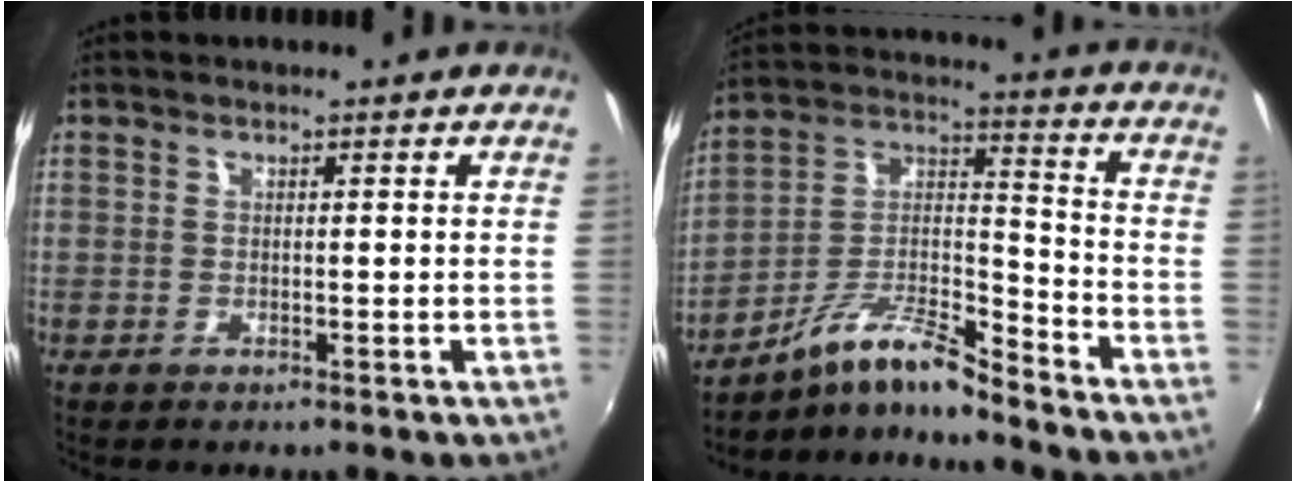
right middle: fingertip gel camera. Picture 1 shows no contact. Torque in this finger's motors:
{"motor_torque": [0.60, -1.05, -0.07, -0.03]}